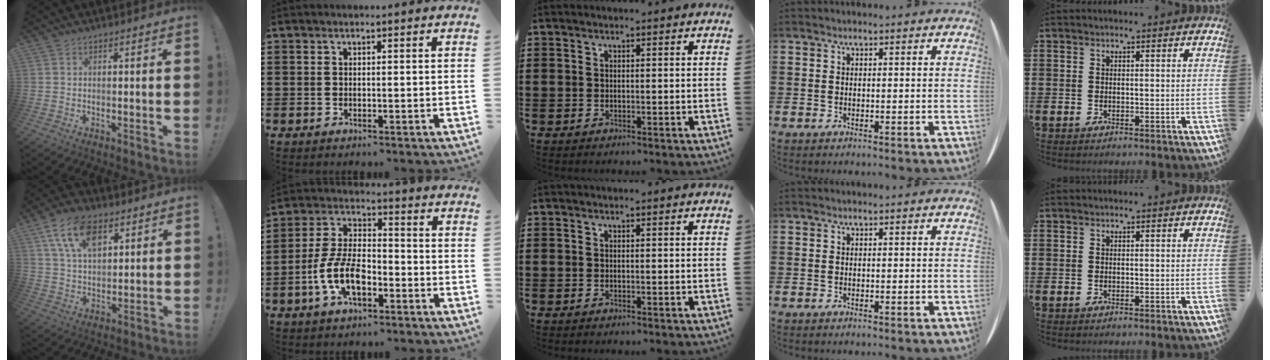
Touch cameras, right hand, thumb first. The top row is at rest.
{"thumb": {"total": 14.1, "force": [7.0, 8.2, 9.1], "torque": [-0.164, -0.010, 0.132]}, "index": {"total": 8.7, "force": [-3.5, 4.4, 6.7], "torque": [-0.159, 0.001, -0.073]}}